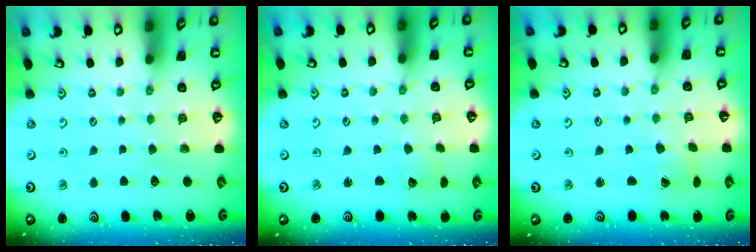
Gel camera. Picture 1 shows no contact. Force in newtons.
{"total": 2.1, "press": 2.1, "slide": 0.1}
{"total": 1.2, "press": 1.1, "slide": 0.3}